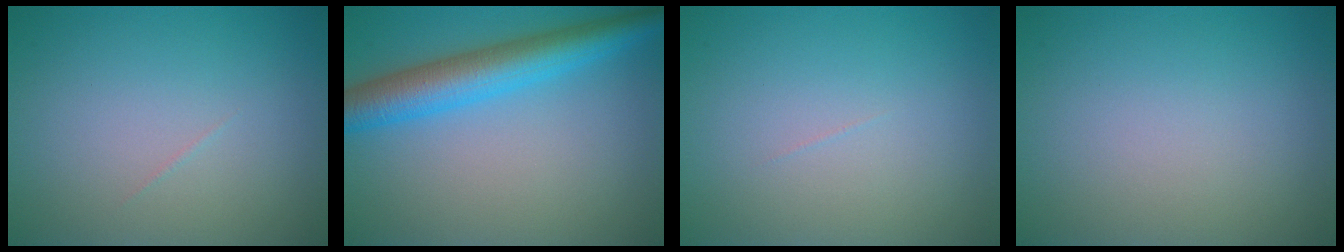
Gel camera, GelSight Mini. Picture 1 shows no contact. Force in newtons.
{"total": 6.2, "press": 6.2, "slide": 0.1}
{"total": 0.0}
{"total": 0.0}